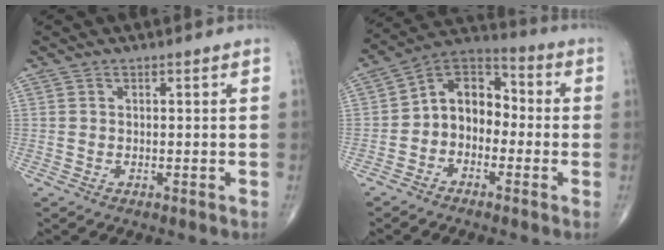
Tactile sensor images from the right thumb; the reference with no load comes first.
{"total": 10.0, "force": [-1.7, 7.5, 6.4], "torque": [-0.069, 0.045, -0.051]}